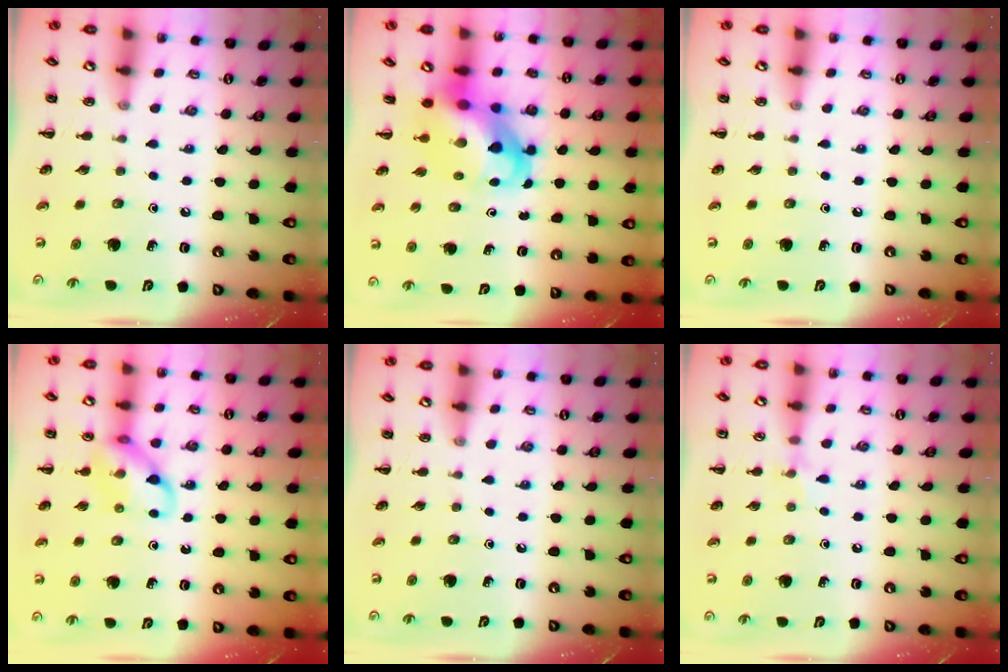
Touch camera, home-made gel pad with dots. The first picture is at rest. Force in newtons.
{"total": 9.9, "press": 9.6, "slide": 2.7}
{"total": 0.0}
{"total": 11.1, "press": 11.1, "slide": 1.0}
{"total": 0.0}
{"total": 5.1, "press": 4.8, "slide": 1.8}